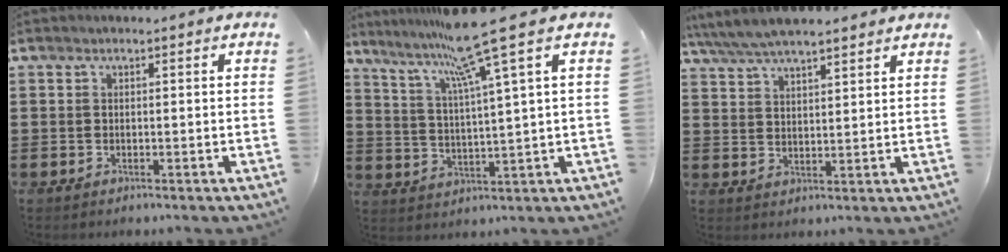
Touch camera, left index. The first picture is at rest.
{"total": 10.5, "force": [7.2, -1.3, 7.5], "torque": [-0.167, -0.030, 0.115]}
{"total": 5.2, "force": [4.7, 0.8, 1.9], "torque": [-0.053, -0.013, 0.085]}